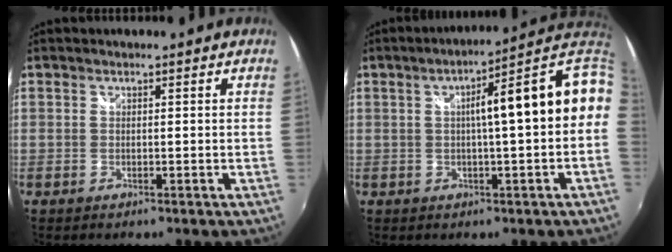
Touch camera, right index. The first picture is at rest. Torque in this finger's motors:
{"motor_torque": [1.16, 0.36, 0.74, 0.10]}